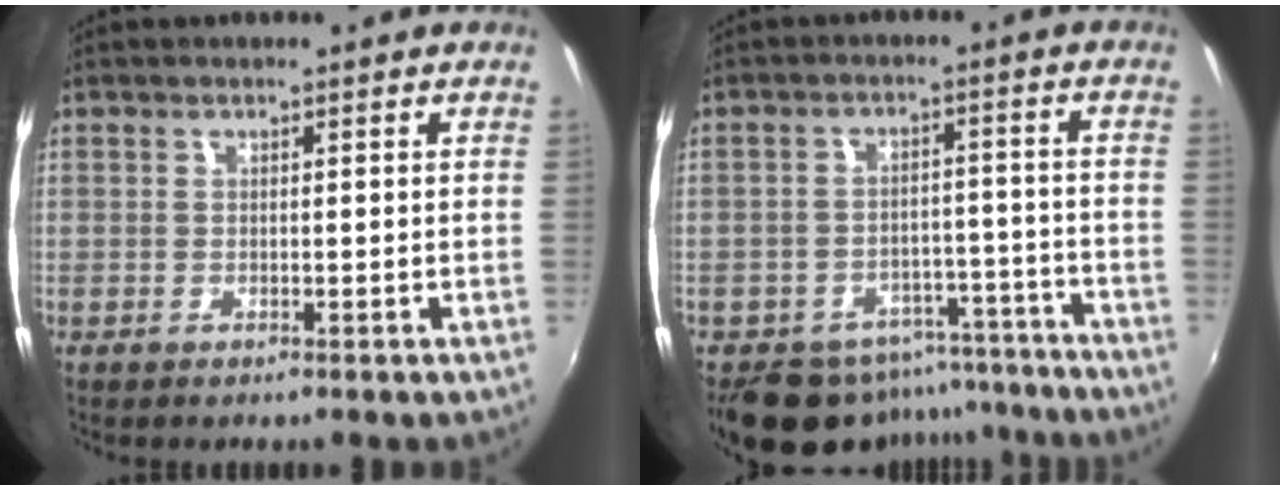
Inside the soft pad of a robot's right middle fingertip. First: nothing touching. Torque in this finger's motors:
{"motor_torque": [0.97, -1.17, -0.02, 0.00]}